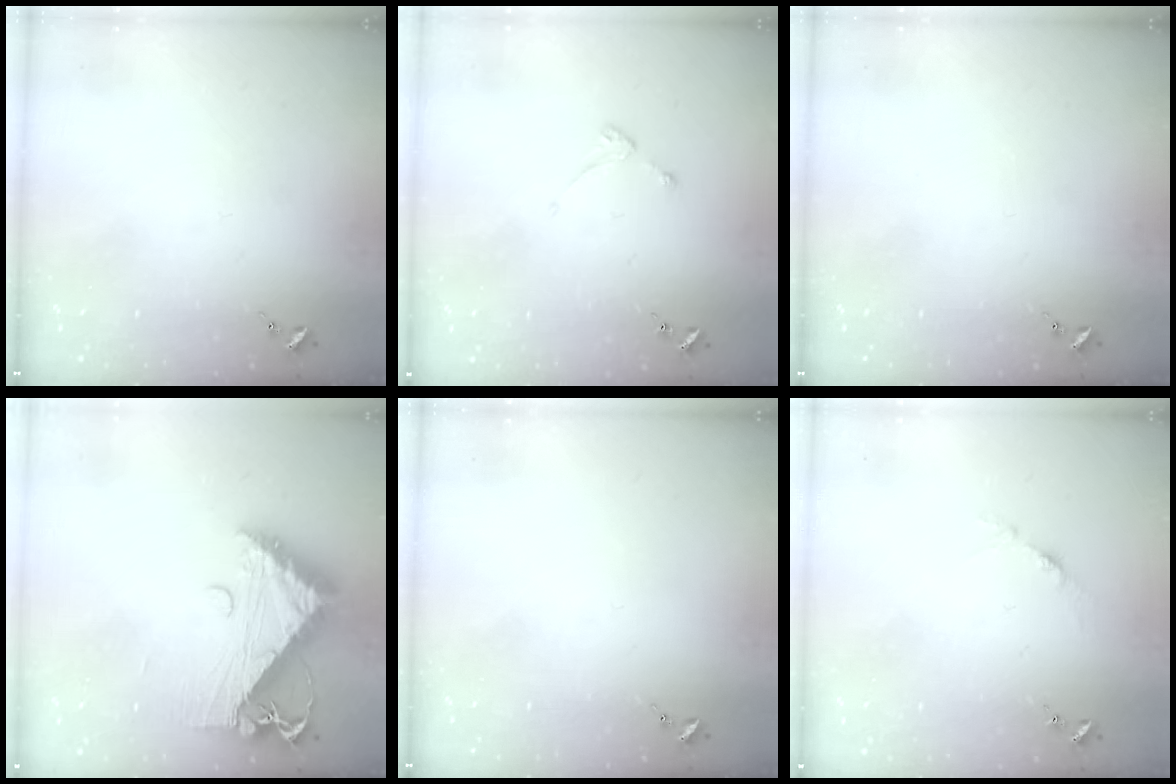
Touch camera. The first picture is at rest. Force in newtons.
{"total": 2.2, "press": 2.1, "slide": 0.4}
{"total": 0.0}
{"total": 12.7, "press": 12.7, "slide": 1.3}
{"total": 0.0}
{"total": 3.8, "press": 3.8, "slide": 0.5}